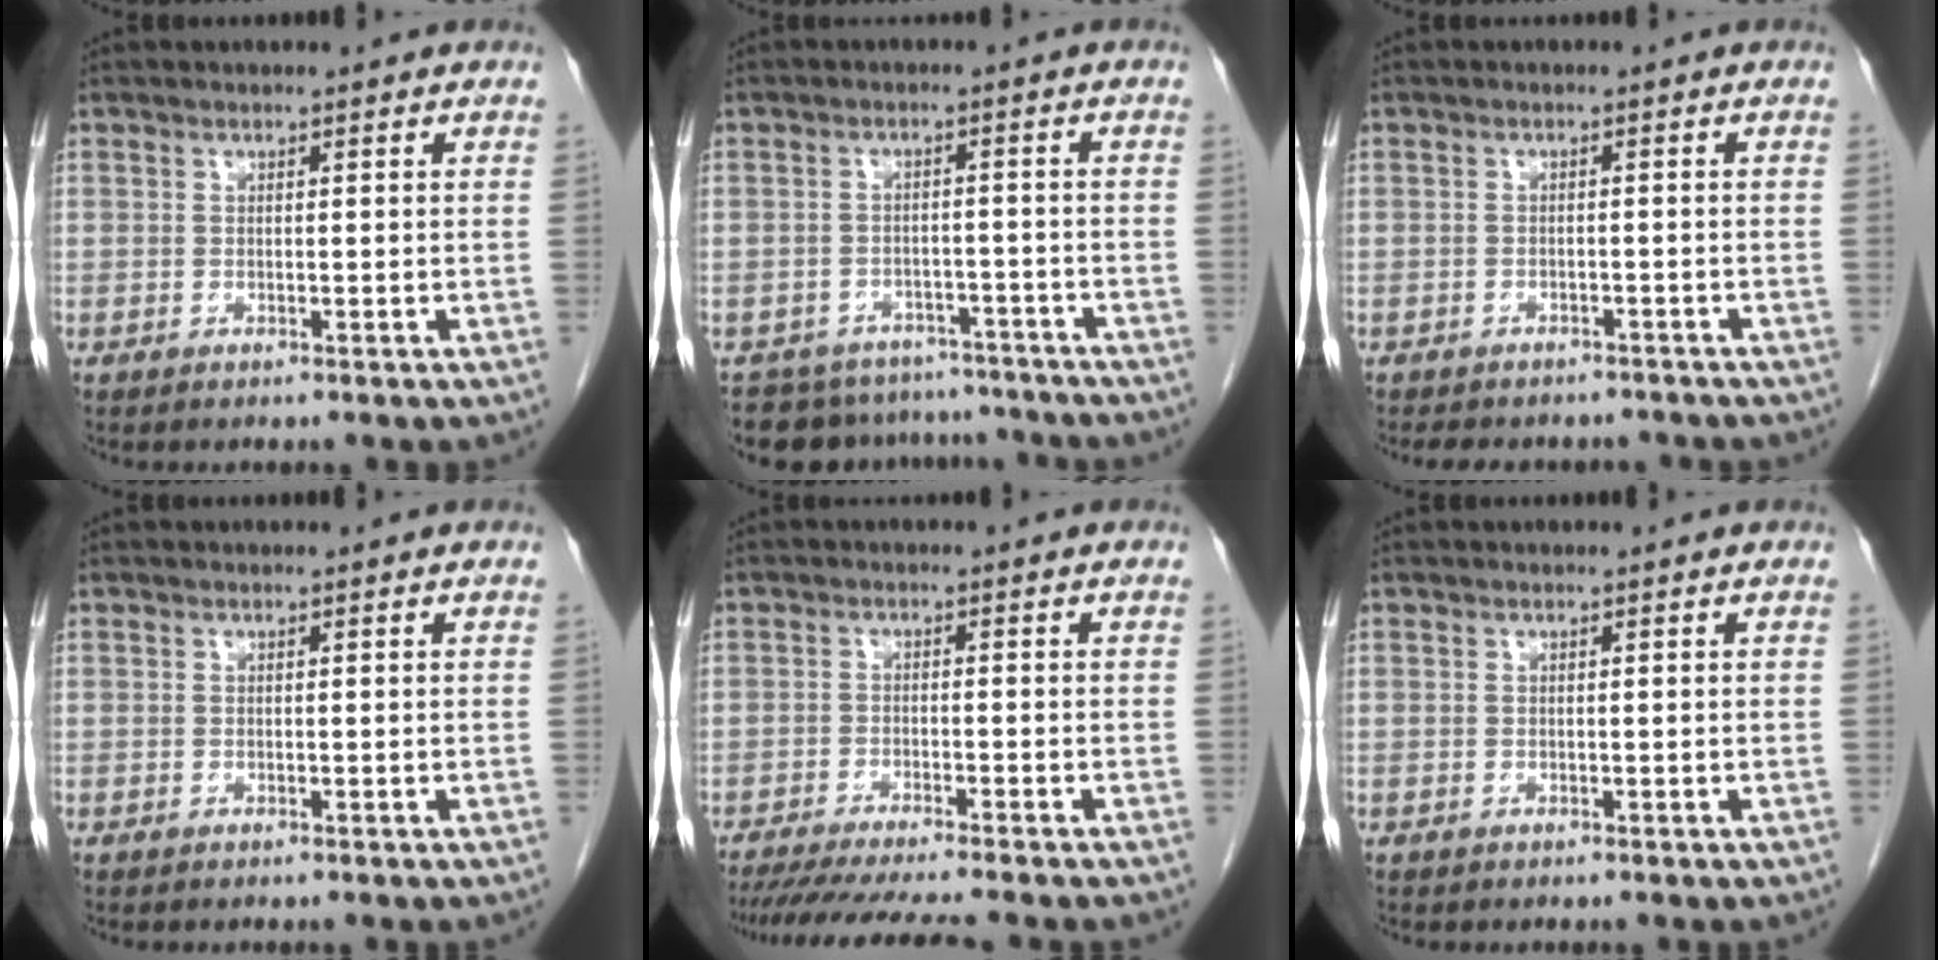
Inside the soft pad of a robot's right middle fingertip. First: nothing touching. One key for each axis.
{"total": 10.9, "fx": -9.9, "fy": 4.5, "fz": 0.9, "tx": -0.010, "ty": 0.015, "tz": -0.122}
{"total": 8.5, "fx": -7.5, "fy": 3.3, "fz": 2.4, "tx": -0.039, "ty": 0.004, "tz": -0.088}
{"total": 0.0}
{"total": 11.2, "fx": -9.8, "fy": -0.5, "fz": 5.3, "tx": -0.062, "ty": -0.024, "tz": -0.150}
{"total": 0.0}